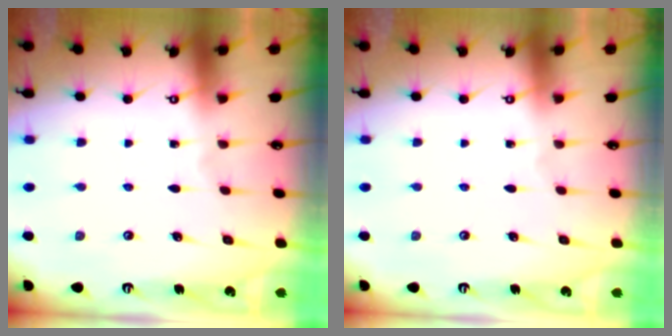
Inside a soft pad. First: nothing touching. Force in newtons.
{"total": 0.0}